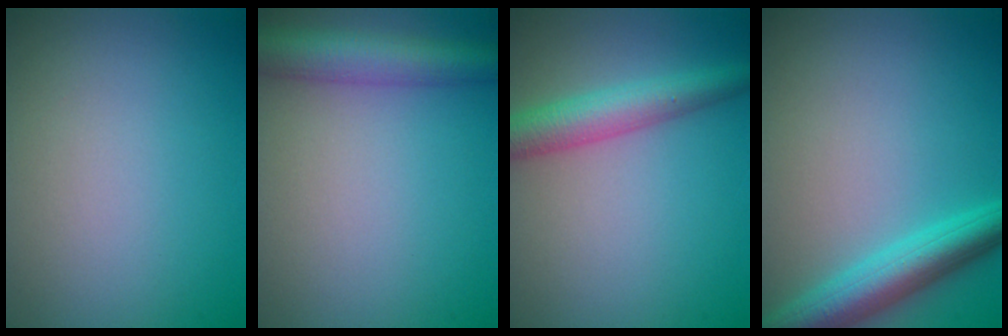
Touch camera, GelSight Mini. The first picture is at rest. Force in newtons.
{"total": 5.1, "press": 5.1, "slide": 0.2}
{"total": 4.2, "press": 4.2, "slide": 0.1}
{"total": 5.2, "press": 5.2, "slide": 0.3}